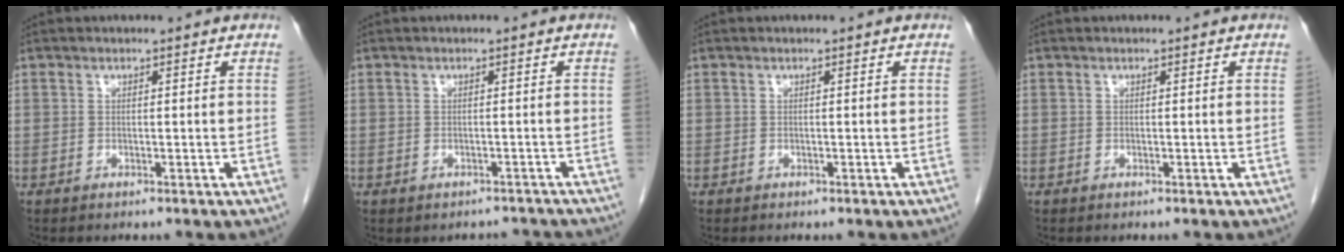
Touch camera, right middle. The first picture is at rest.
{"total": 2.5, "force": [-2.2, 1.3, 0.1], "torque": [0.000, 0.008, -0.027]}
{"total": 0.0}
{"total": 0.0}